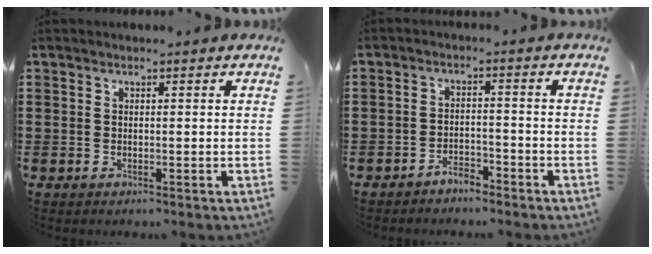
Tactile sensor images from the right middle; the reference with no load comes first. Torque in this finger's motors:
{"motor_torque": [0.64, -0.19, 0.00, 0.00]}